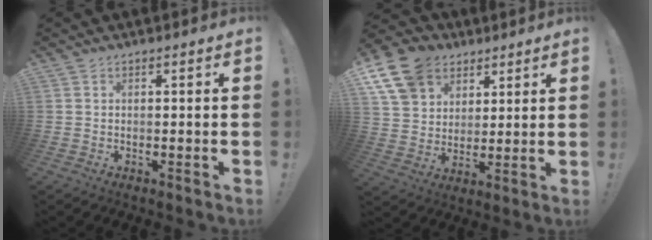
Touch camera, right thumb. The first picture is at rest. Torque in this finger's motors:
{"motor_torque": [0.77, 0.91, 0.04, 0.09, 0.00]}